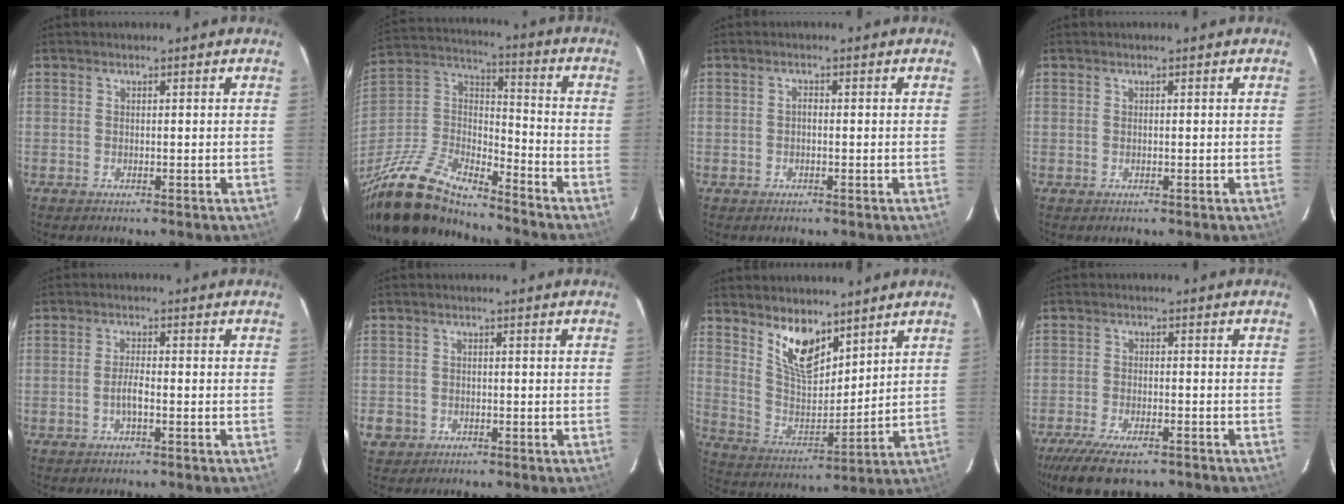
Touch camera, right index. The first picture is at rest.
{"total": 21.2, "force": [-17.2, 6.3, 10.6], "torque": [-0.231, -0.005, -0.321]}
{"total": 0.8, "force": [-0.3, 0.4, 0.6], "torque": [-0.010, 0.006, -0.006]}
{"total": 0.0}
{"total": 2.5, "force": [-1.1, 0.3, 2.2], "torque": [-0.044, 0.002, -0.021]}
{"total": 3.9, "force": [-1.3, 3.6, 0.8], "torque": [-0.029, 0.007, -0.014]}
{"total": 11.2, "force": [7.6, 4.7, 6.7], "torque": [-0.122, -0.005, 0.153]}
{"total": 12.0, "force": [-9.2, 3.9, 6.7], "torque": [-0.158, -0.034, -0.158]}